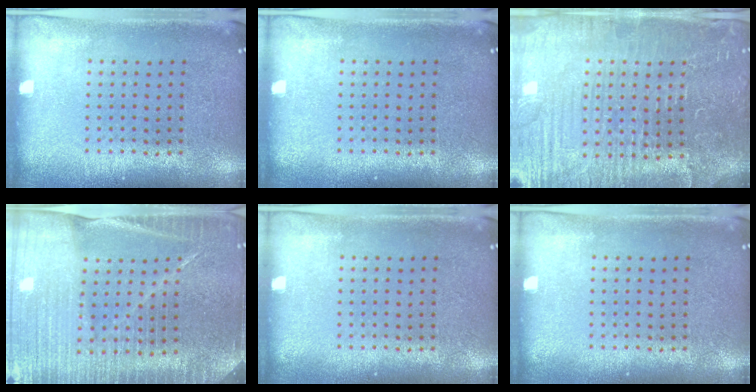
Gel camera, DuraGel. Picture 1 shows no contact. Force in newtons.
{"total": 0.0}
{"total": 5.2, "press": 4.9, "slide": 1.6}
{"total": 4.8, "press": 4.4, "slide": 1.9}
{"total": 0.0}
{"total": 0.0}